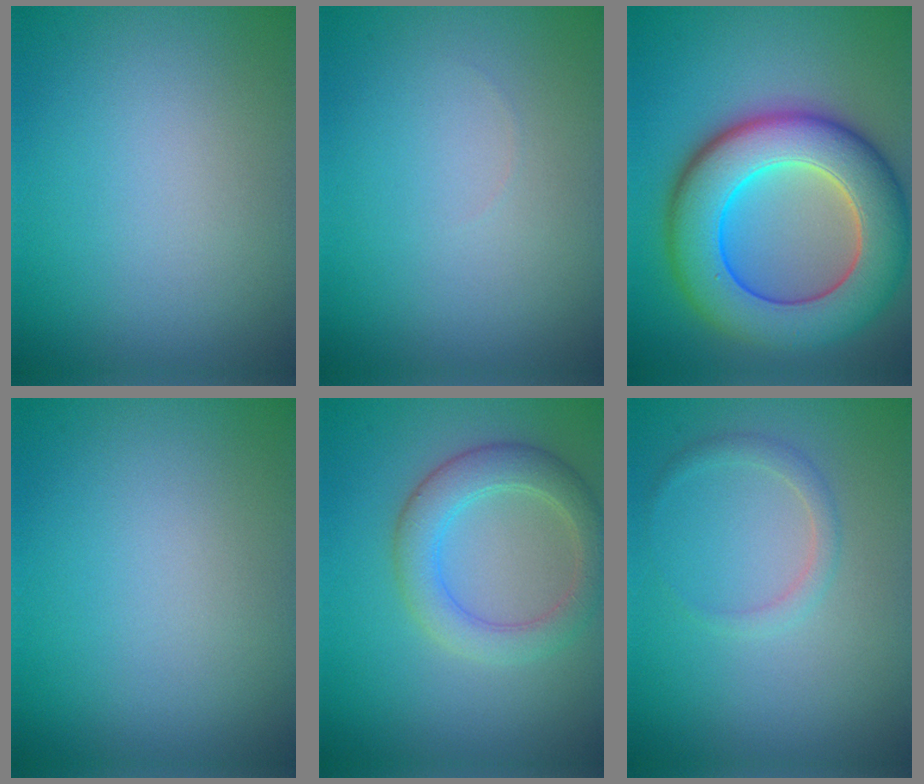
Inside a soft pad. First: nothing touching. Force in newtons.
{"total": 0.0}
{"total": 11.7, "press": 11.7, "slide": 0.4}
{"total": 0.0}
{"total": 4.0, "press": 4.0, "slide": 0.2}
{"total": 1.3, "press": 1.3, "slide": 0.1}